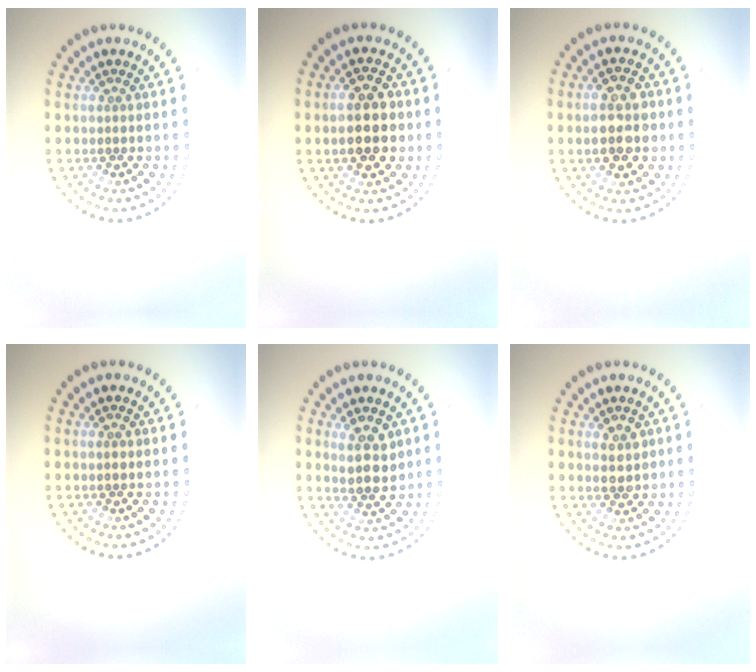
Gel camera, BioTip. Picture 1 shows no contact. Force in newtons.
{"total": 4.5, "press": 4.5, "slide": 0.3}
{"total": 4.3, "press": 4.3, "slide": 0.4}
{"total": 0.7, "press": 0.7, "slide": 0.1}
{"total": 2.9, "press": 2.7, "slide": 0.9}
{"total": 1.8, "press": 1.8, "slide": 0.1}